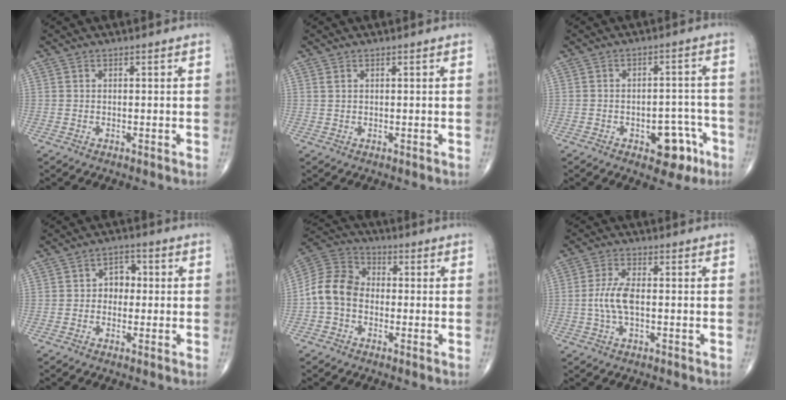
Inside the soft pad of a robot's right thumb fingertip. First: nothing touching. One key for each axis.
{"total": 0.7, "fx": 0.4, "fy": 0.3, "fz": 0.4, "tx": -0.009, "ty": 0.005, "tz": 0.012}
{"total": 8.3, "fx": -3.9, "fy": 4.7, "fz": 5.6, "tx": -0.039, "ty": 0.038, "tz": -0.044}
{"total": 4.3, "fx": 0.0, "fy": 3.4, "fz": 2.6, "tx": -0.012, "ty": 0.016, "tz": -0.011}
{"total": 9.9, "fx": -1.6, "fy": 7.7, "fz": 5.9, "tx": -0.106, "ty": 0.033, "tz": -0.044}
{"total": 5.6, "fx": -0.5, "fy": 2.3, "fz": 5.1, "tx": -0.120, "ty": 0.008, "tz": -0.014}